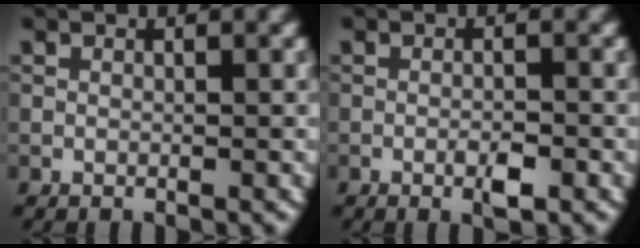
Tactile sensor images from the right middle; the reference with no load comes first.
{"total": 1.9, "force": [-0.9, 0.5, 1.7], "torque": [-0.028, 0.000, -0.016]}